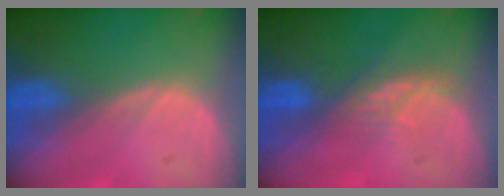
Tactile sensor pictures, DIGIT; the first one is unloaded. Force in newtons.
{"total": 3.7, "press": 3.4, "slide": 1.5}